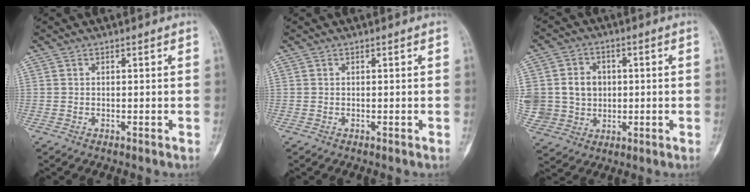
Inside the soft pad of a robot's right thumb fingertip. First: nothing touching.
{"total": 0.0}
{"total": 13.9, "force": [1.0, 12.6, 5.7], "torque": [-0.109, 0.022, 0.037]}